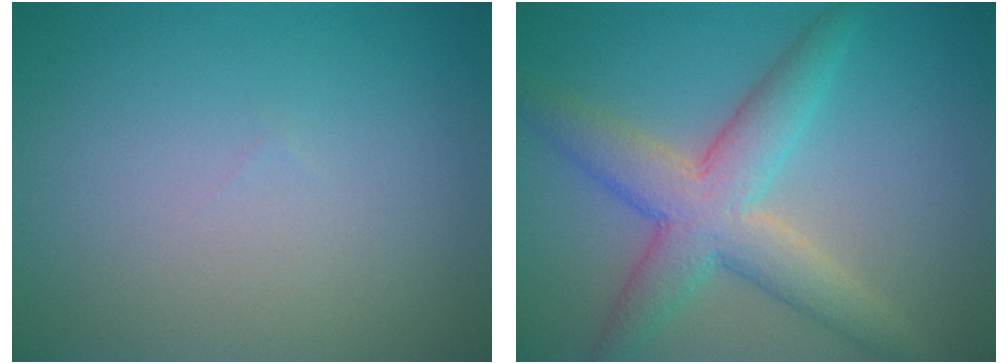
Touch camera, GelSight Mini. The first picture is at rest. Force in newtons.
{"total": 7.3, "press": 7.3, "slide": 0.1}